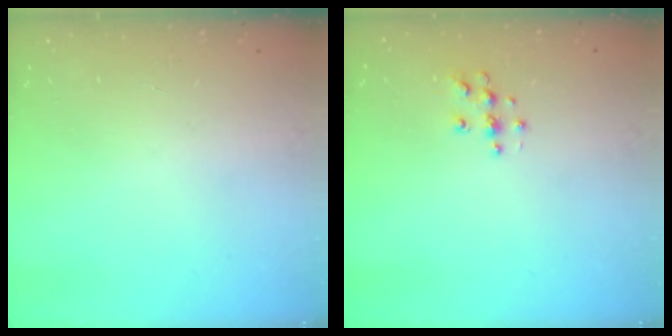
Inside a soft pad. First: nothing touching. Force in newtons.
{"total": 5.4, "press": 5.4, "slide": 0.6}